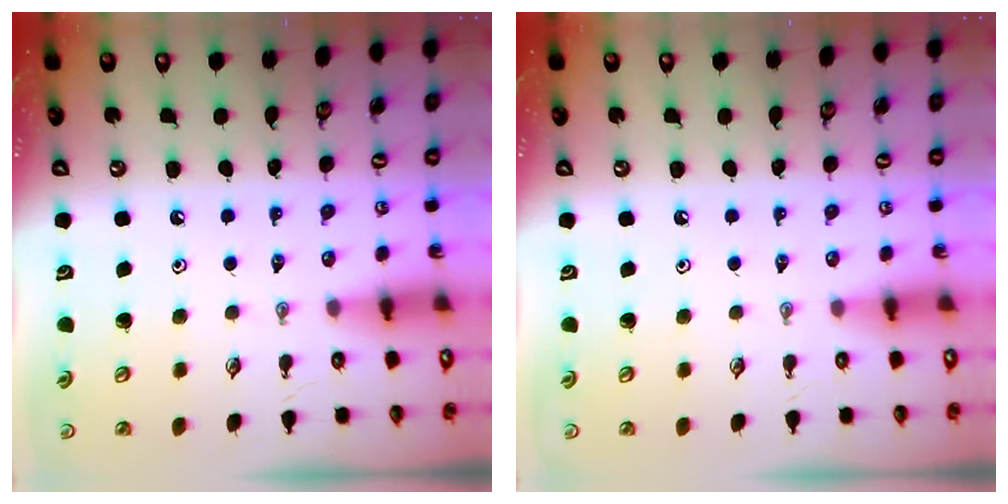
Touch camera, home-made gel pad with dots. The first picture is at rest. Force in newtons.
{"total": 0.0}